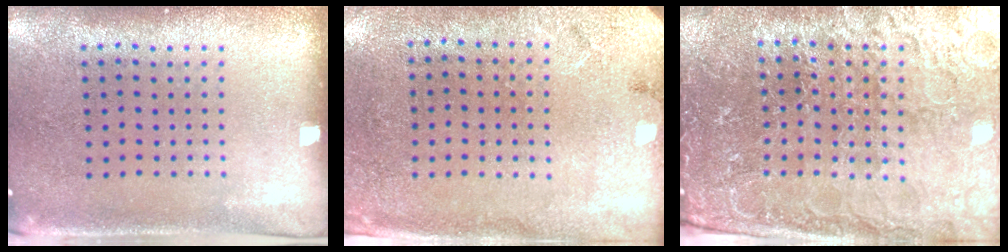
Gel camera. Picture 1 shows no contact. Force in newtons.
{"total": 2.7, "press": 2.2, "slide": 1.7}
{"total": 4.6, "press": 4.4, "slide": 1.3}